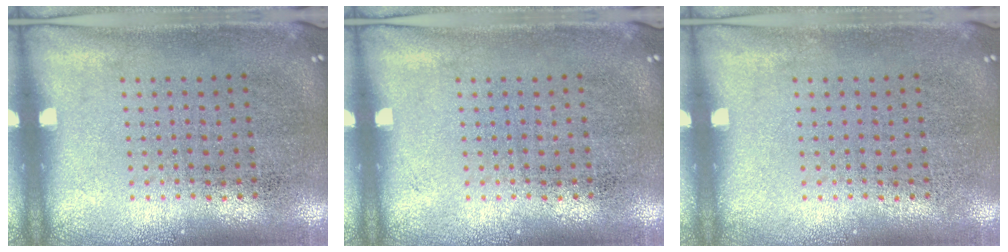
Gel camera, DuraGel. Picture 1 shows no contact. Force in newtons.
{"total": 0.0}
{"total": 0.0}